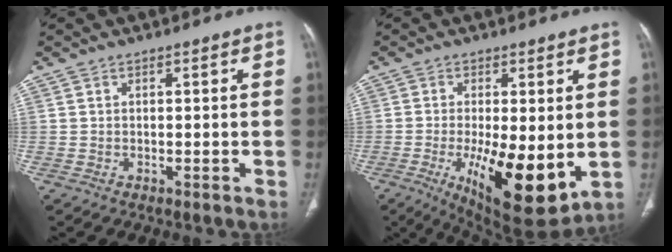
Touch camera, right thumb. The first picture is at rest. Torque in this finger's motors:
{"motor_torque": [3.15, 1.85, 1.10, -1.14, 0.48]}